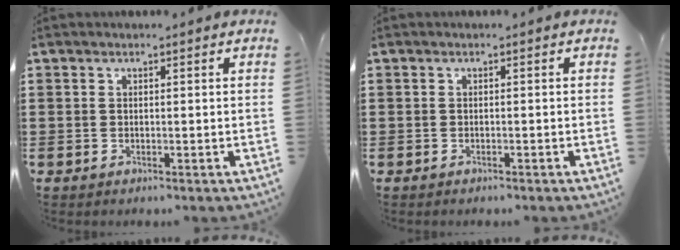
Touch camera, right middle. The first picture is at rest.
{"total": 0.0}